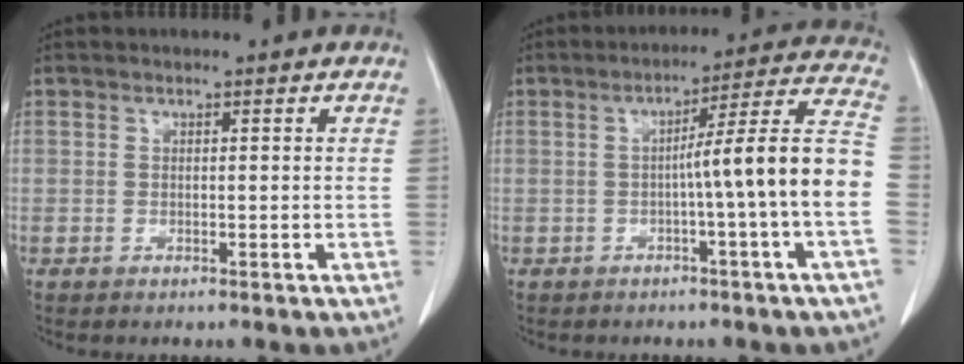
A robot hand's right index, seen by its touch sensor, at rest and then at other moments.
{"total": 12.0, "force": [-2.2, -1.8, 11.7], "torque": [-0.160, 0.023, -0.035]}